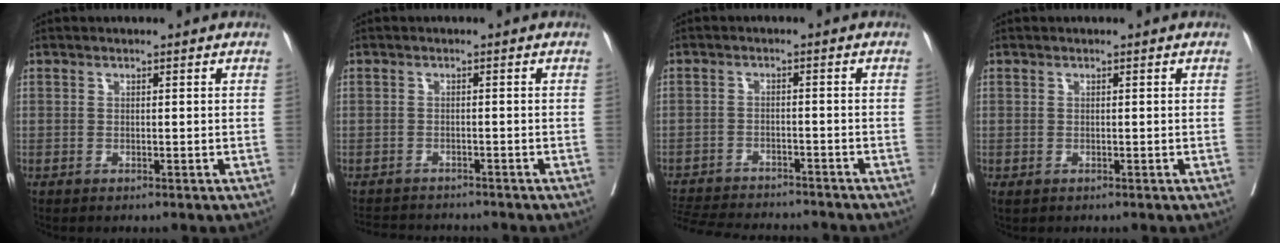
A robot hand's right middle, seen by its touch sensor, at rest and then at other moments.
{"total": 5.2, "force": [-5.0, 1.0, 0.6], "torque": [-0.005, -0.002, -0.076]}
{"total": 13.9, "force": [-12.8, 3.0, 4.5], "torque": [-0.105, -0.009, -0.181]}
{"total": 0.0}